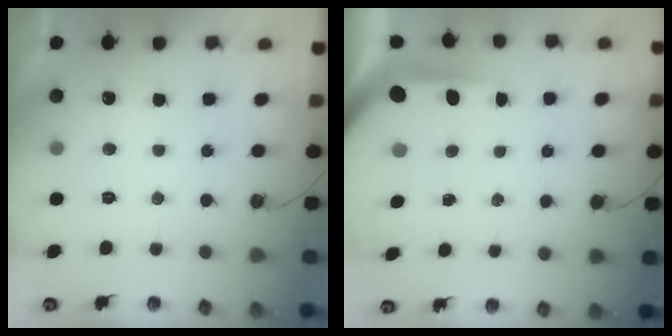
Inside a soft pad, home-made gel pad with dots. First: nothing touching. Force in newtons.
{"total": 5.4, "press": 5.4, "slide": 0.6}